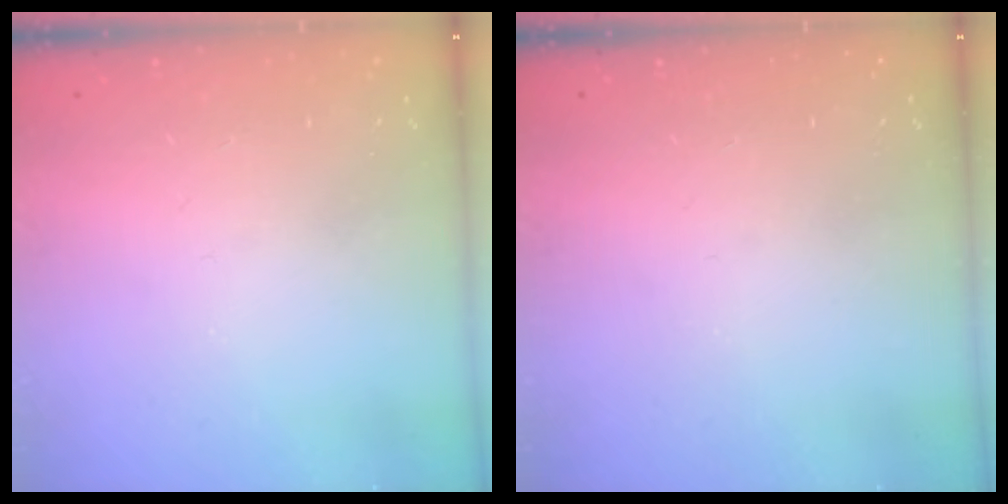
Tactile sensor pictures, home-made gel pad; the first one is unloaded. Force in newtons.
{"total": 0.0}